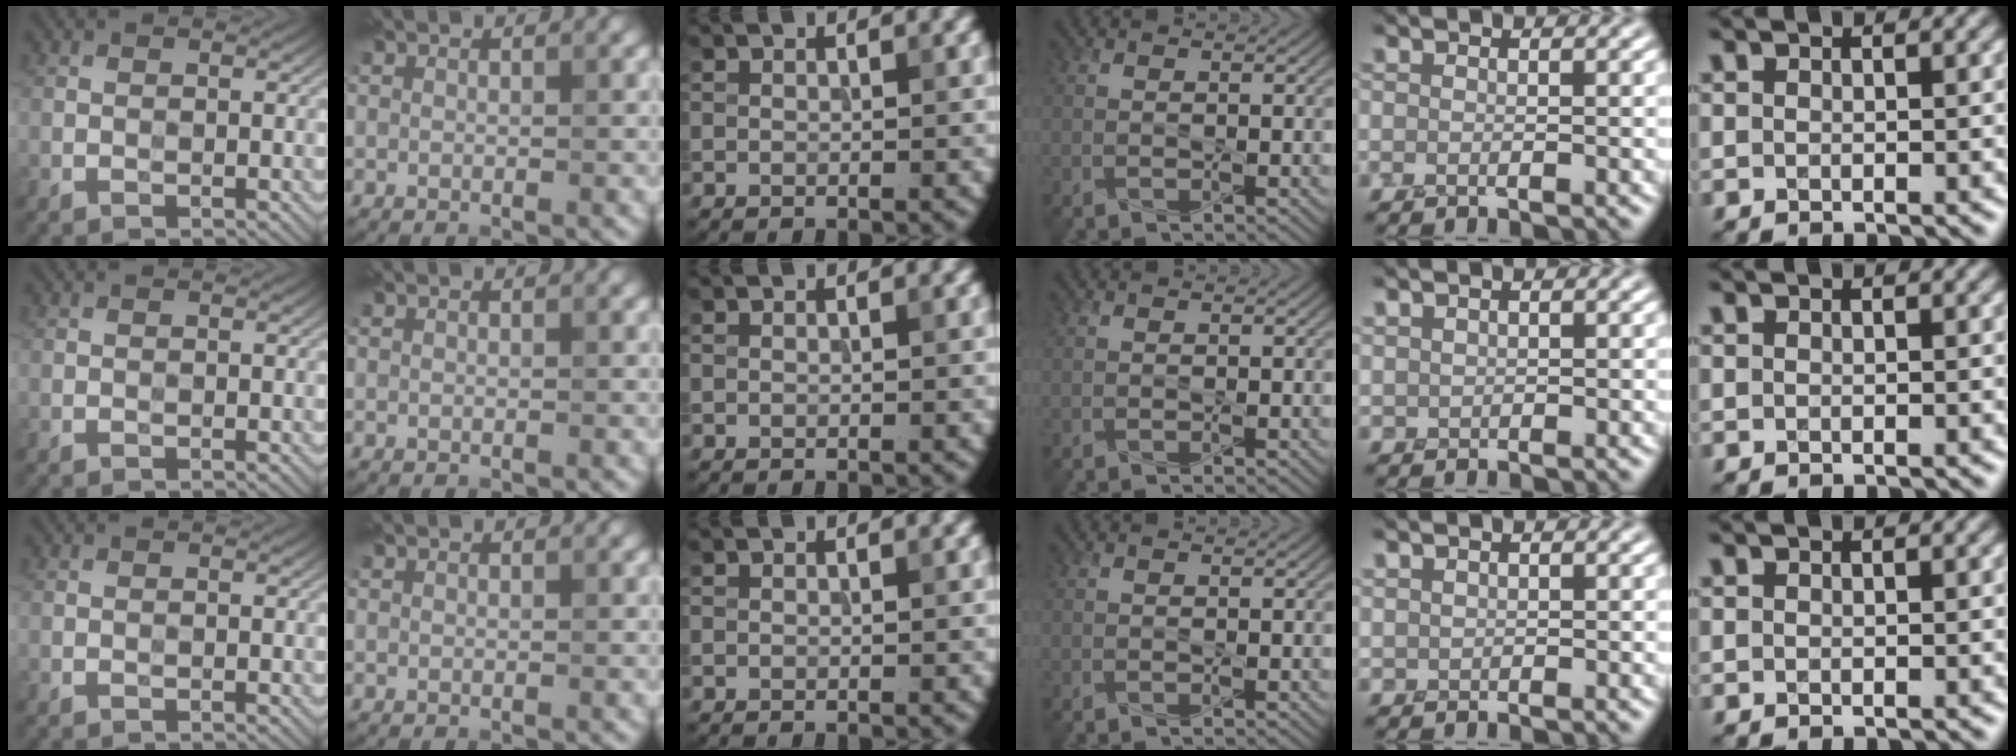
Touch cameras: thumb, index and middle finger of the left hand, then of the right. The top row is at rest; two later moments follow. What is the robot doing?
{"motion": "press", "object": "sticky note"}